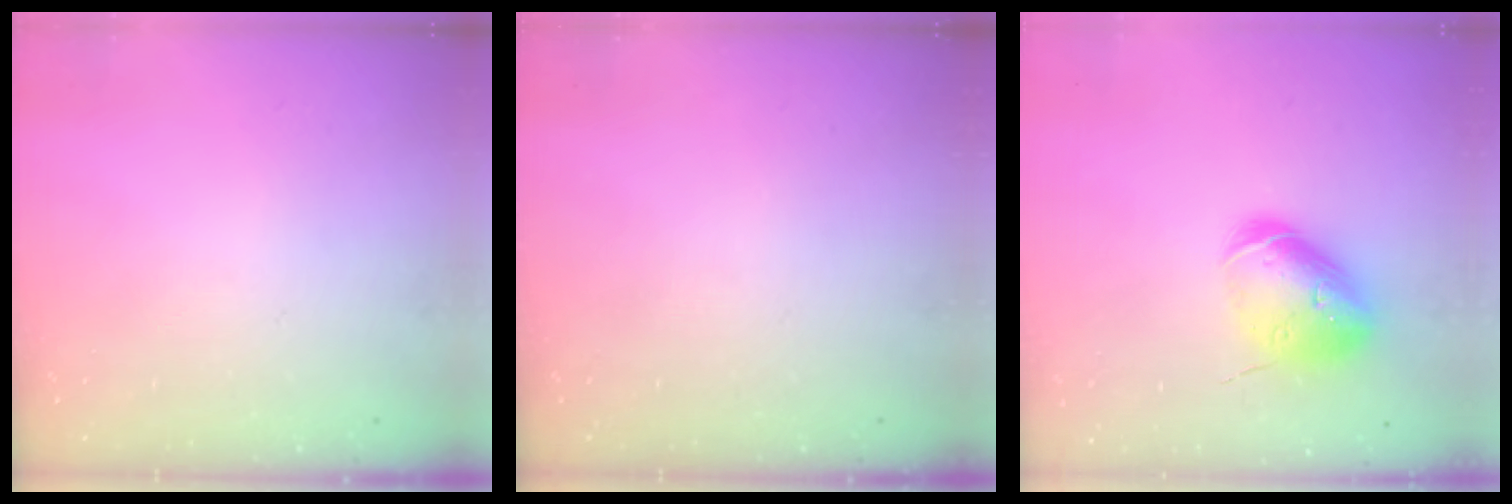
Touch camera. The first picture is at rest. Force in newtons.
{"total": 0.0}
{"total": 16.6, "press": 16.4, "slide": 2.7}